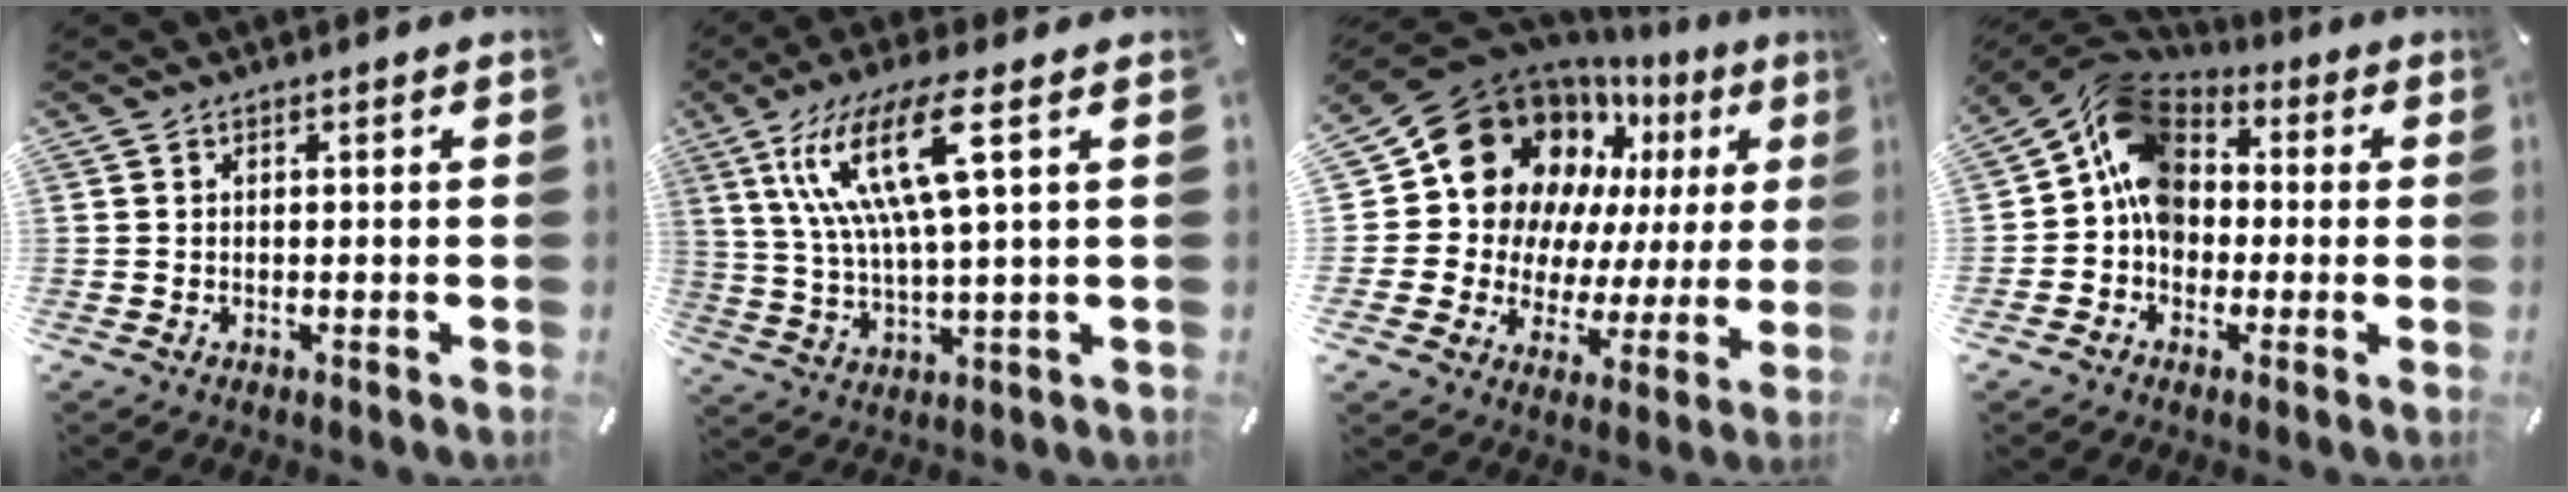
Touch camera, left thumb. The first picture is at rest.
{"total": 16.4, "force": [5.7, 3.6, 14.9], "torque": [-0.312, -0.002, 0.088]}
{"total": 17.8, "force": [7.7, 14.5, 7.0], "torque": [-0.107, -0.064, 0.155]}
{"total": 12.4, "force": [0.7, 10.5, 6.6], "torque": [-0.123, 0.013, 0.012]}